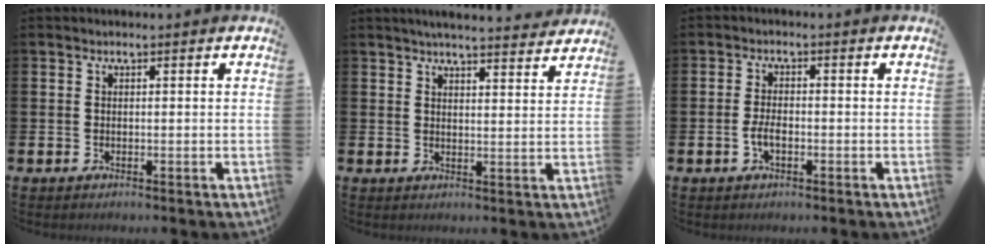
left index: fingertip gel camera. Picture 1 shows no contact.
{"total": 4.5, "force": [4.4, -0.1, 0.9], "torque": [-0.013, -0.027, 0.076]}
{"total": 2.5, "force": [-0.7, 1.2, 2.1], "torque": [-0.033, 0.000, -0.015]}